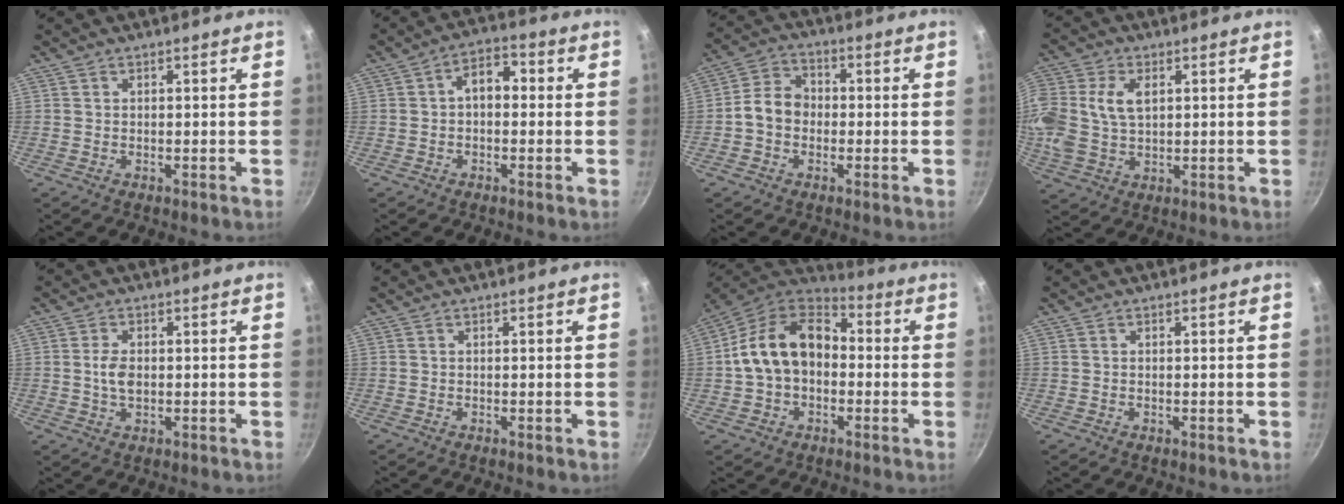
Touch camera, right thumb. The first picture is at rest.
{"total": 5.7, "force": [0.1, 3.8, 4.3], "torque": [-0.041, 0.019, -0.009]}
{"total": 7.0, "force": [-1.0, 5.6, 4.0], "torque": [-0.047, 0.025, -0.034]}
{"total": 13.8, "force": [2.7, 9.7, 9.5], "torque": [-0.218, 0.015, 0.050]}
{"total": 3.7, "force": [0.0, 2.3, 2.9], "torque": [-0.049, 0.003, -0.002]}
{"total": 0.0}
{"total": 15.7, "force": [-0.3, 11.2, 11.0], "torque": [-0.164, 0.045, -0.022]}
{"total": 0.0}